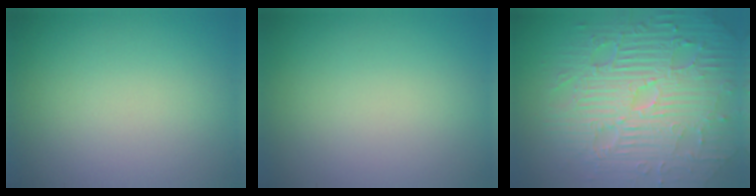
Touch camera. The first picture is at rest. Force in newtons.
{"total": 0.0}
{"total": 11.2, "press": 7.3, "slide": 8.5}